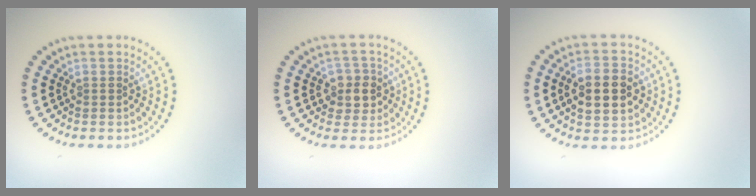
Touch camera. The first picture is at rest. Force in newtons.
{"total": 2.7, "press": 2.5, "slide": 1.0}
{"total": 5.2, "press": 5.2, "slide": 0.2}